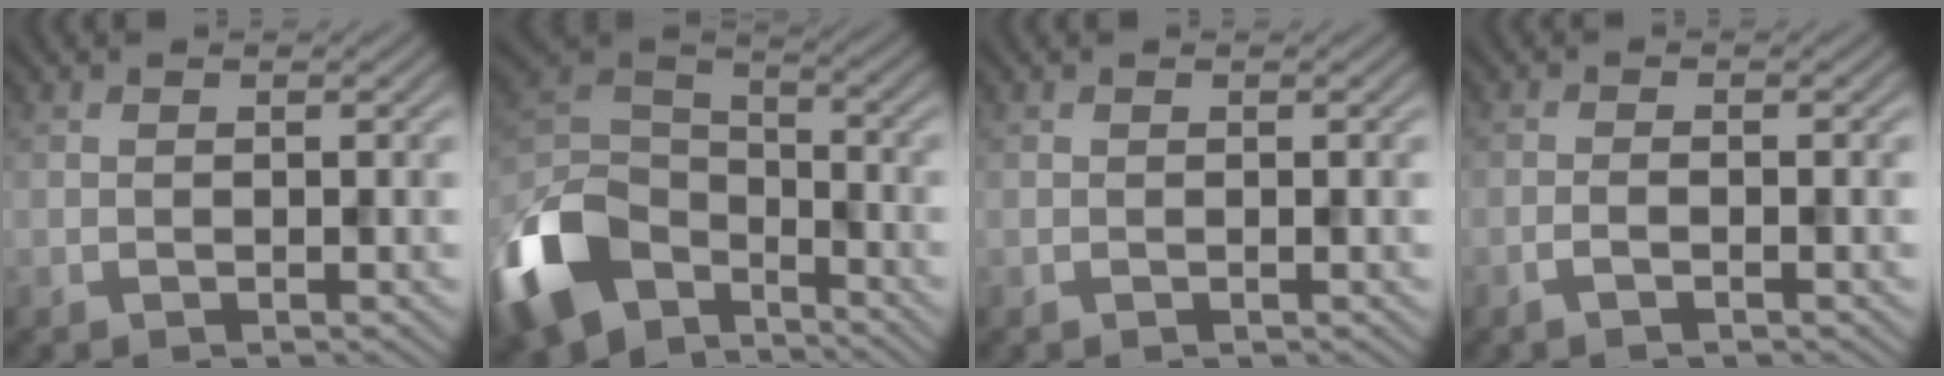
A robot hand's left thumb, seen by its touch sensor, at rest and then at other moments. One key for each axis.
{"total": 14.6, "fx": -8.3, "fy": 9.2, "fz": 7.7, "tx": -0.219, "ty": -0.029, "tz": -0.165}
{"total": 0.0}
{"total": 1.3, "fx": -0.7, "fy": 0.1, "fz": 1.0, "tx": -0.020, "ty": 0.004, "tz": -0.018}